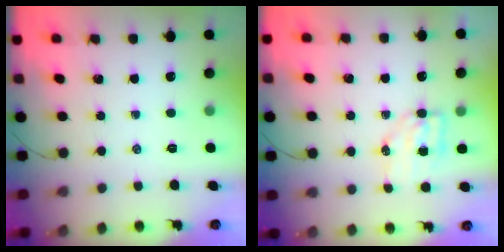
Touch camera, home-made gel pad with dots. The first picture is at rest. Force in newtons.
{"total": 6.0, "press": 6.0, "slide": 0.7}